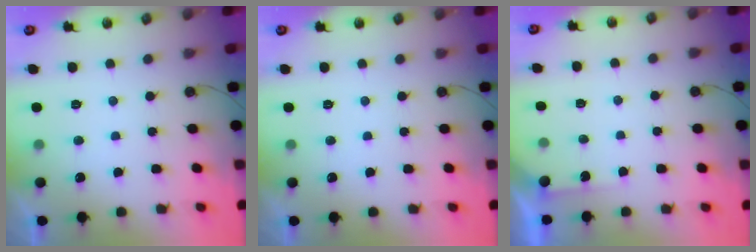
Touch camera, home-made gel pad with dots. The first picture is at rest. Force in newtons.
{"total": 0.0}
{"total": 2.8, "press": 2.8, "slide": 0.4}